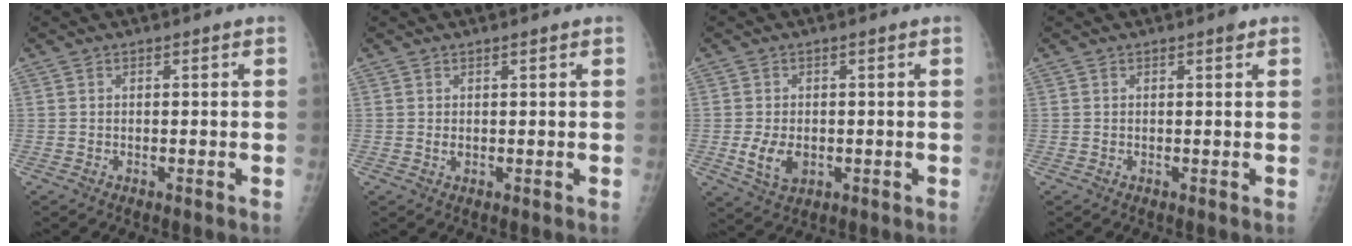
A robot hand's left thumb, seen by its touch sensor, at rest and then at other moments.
{"total": 1.2, "force": [0.6, 0.5, 1.0], "torque": [-0.014, -0.002, 0.013]}
{"total": 5.3, "force": [-0.9, 3.5, 3.9], "torque": [-0.068, -0.008, -0.009]}
{"total": 0.9, "force": [0.6, 0.2, 0.7], "torque": [-0.009, -0.002, 0.008]}